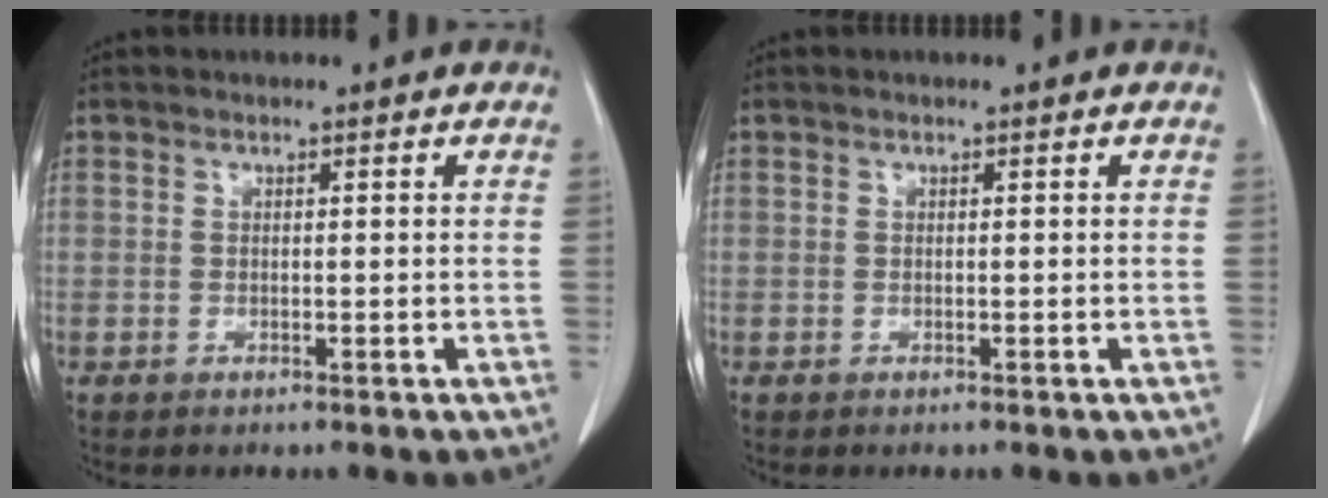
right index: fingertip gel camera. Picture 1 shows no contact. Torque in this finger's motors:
{"motor_torque": [-0.09, 0.05, 0.02, 0.00]}